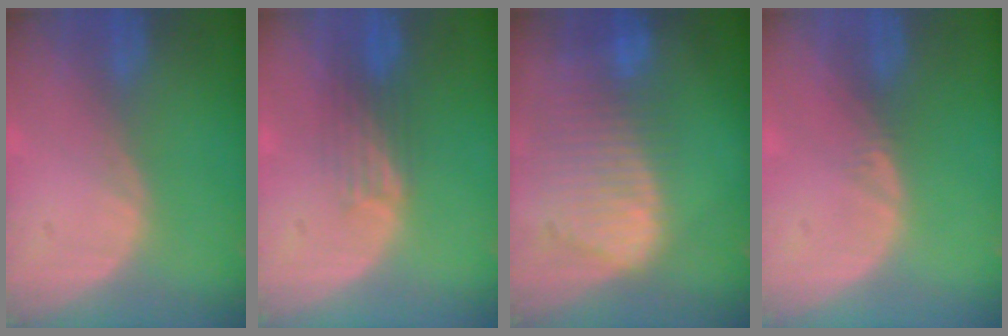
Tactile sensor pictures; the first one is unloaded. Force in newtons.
{"total": 3.8, "press": 3.1, "slide": 2.2}
{"total": 10.1, "press": 8.5, "slide": 5.4}
{"total": 0.5, "press": 0.5, "slide": 0.2}